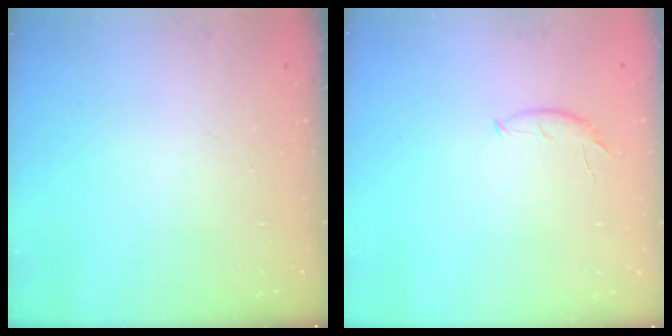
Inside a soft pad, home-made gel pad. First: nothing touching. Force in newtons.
{"total": 6.7, "press": 6.6, "slide": 1.0}